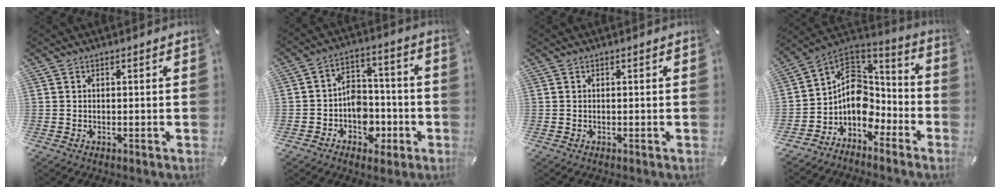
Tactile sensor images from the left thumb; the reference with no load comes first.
{"total": 9.3, "force": [-3.4, 7.8, 3.7], "torque": [-0.045, 0.030, -0.052]}
{"total": 0.0}
{"total": 10.5, "force": [-2.6, 9.1, 4.5], "torque": [-0.083, -0.008, -0.043]}